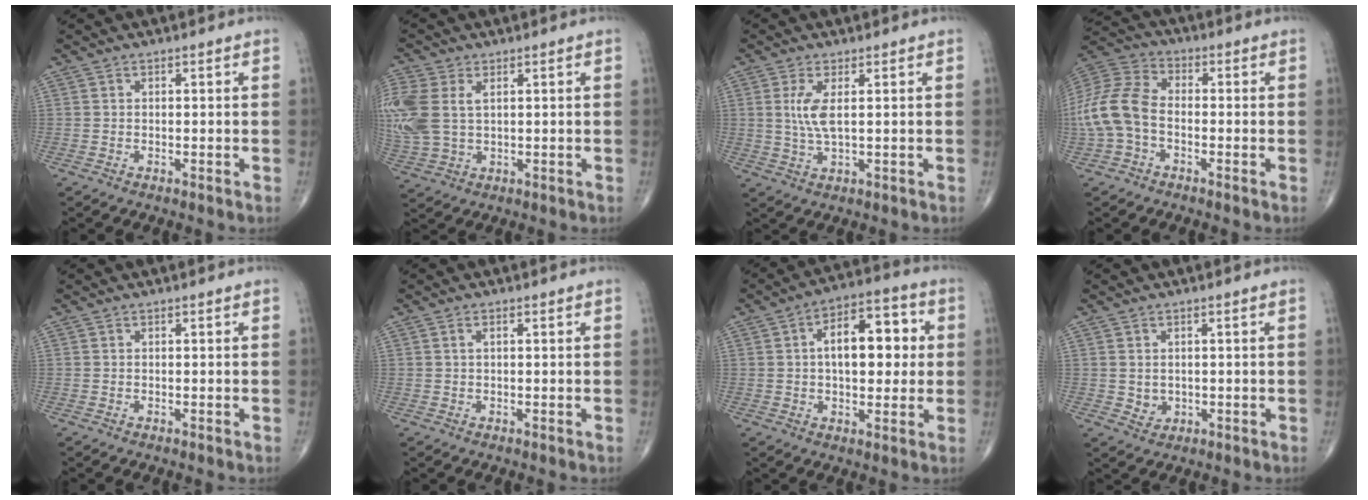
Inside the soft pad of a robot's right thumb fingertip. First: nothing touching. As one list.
[{"total": 12.7, "force": [2.5, 8.1, 9.4], "torque": [-0.260, 0.005, 0.057]}, {"total": 4.7, "force": [1.0, 1.3, 4.5], "torque": [-0.109, -0.009, 0.023]}, {"total": 12.7, "force": [-2.4, 8.2, 9.4], "torque": [-0.203, 0.033, -0.055]}, {"total": 0.0}, {"total": 1.0, "force": [0.3, 0.4, 0.9], "torque": [-0.020, 0.006, 0.006]}, {"total": 13.7, "force": [1.9, 7.3, 11.4], "torque": [-0.141, 0.021, 0.024]}, {"total": 2.3, "force": [0.0, 2.0, 1.1], "torque": [-0.010, -0.003, 0.009]}]